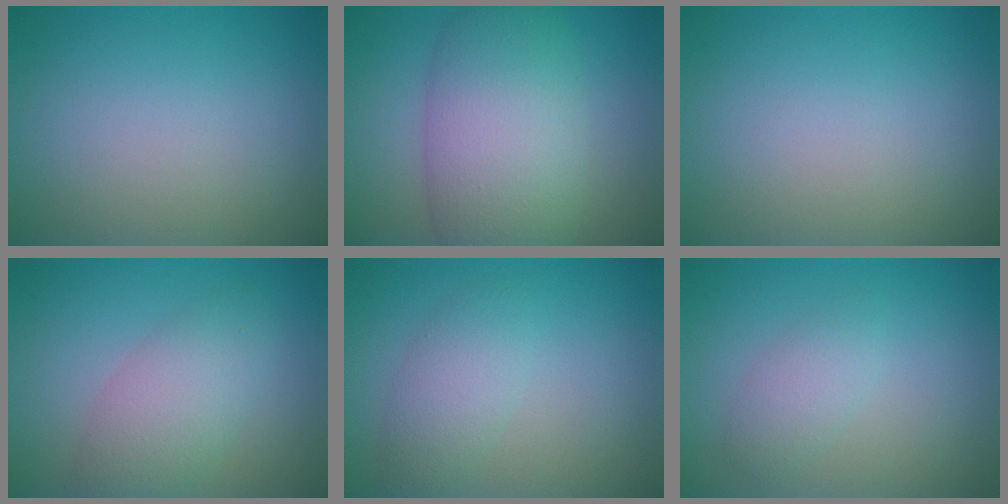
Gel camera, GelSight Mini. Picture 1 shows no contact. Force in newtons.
{"total": 9.1, "press": 9.1, "slide": 0.5}
{"total": 0.0}
{"total": 4.2, "press": 4.2, "slide": 0.1}
{"total": 2.7, "press": 2.7, "slide": 0.0}
{"total": 1.9, "press": 1.9, "slide": 0.1}